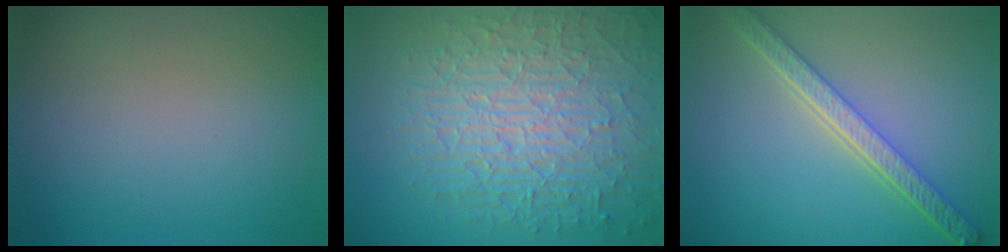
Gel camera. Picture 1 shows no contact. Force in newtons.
{"total": 10.1, "press": 6.6, "slide": 7.6}
{"total": 5.3, "press": 4.2, "slide": 3.4}